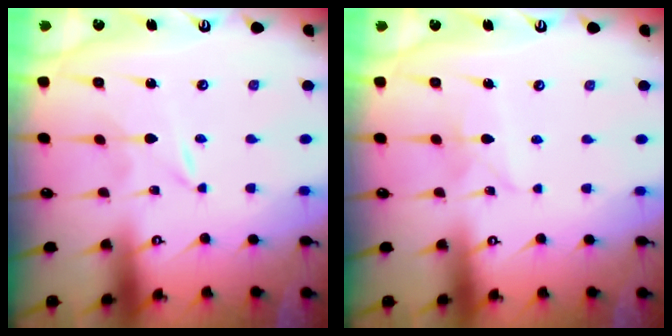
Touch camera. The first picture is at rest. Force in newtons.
{"total": 4.3, "press": 4.3, "slide": 0.4}